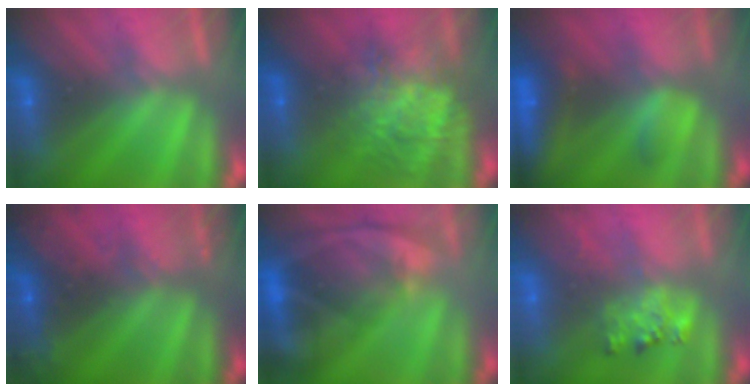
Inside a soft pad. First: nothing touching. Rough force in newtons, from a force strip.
{"total": 7.8}
{"total": 9.2}
{"total": 7.9}
{"total": 10.6}
{"total": 2.2}